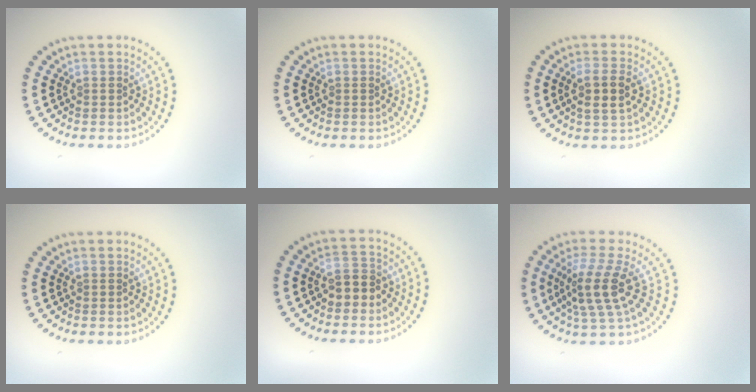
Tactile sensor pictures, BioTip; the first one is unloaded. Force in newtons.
{"total": 0.0}
{"total": 2.5, "press": 2.2, "slide": 1.0}
{"total": 0.0}
{"total": 2.4, "press": 2.4, "slide": 0.7}
{"total": 3.9, "press": 3.2, "slide": 2.3}